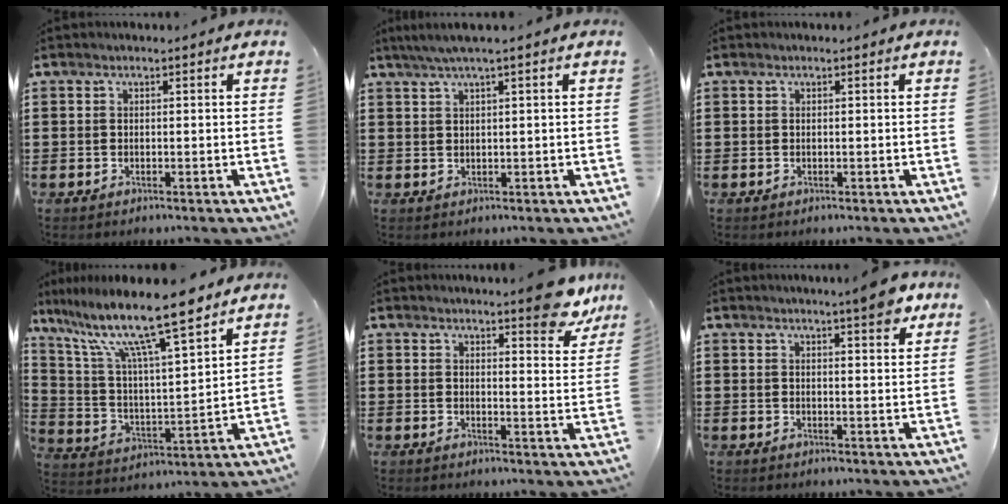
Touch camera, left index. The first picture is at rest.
{"total": 2.3, "force": [1.2, -0.2, 1.9], "torque": [-0.036, 0.000, 0.021]}
{"total": 0.0}
{"total": 13.3, "force": [10.5, 1.1, 8.1], "torque": [-0.186, -0.057, 0.176]}
{"total": 6.3, "force": [5.6, 0.7, 2.8], "torque": [-0.040, -0.028, 0.097]}
{"total": 5.2, "force": [4.2, 0.5, 3.1], "torque": [-0.040, -0.015, 0.069]}